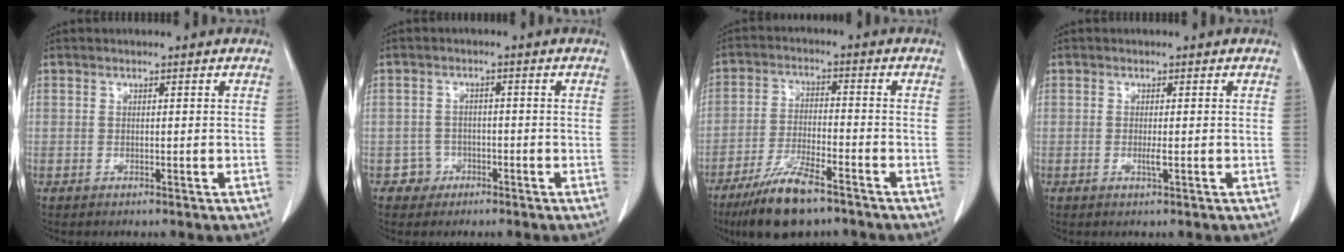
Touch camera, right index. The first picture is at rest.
{"total": 2.6, "force": [-1.3, 2.3, -0.4], "torque": [0.011, 0.013, -0.023]}
{"total": 10.3, "force": [-7.3, 2.1, 7.0], "torque": [-0.140, -0.024, -0.129]}
{"total": 1.2, "force": [-0.3, 0.0, 1.2], "torque": [-0.025, -0.004, -0.005]}